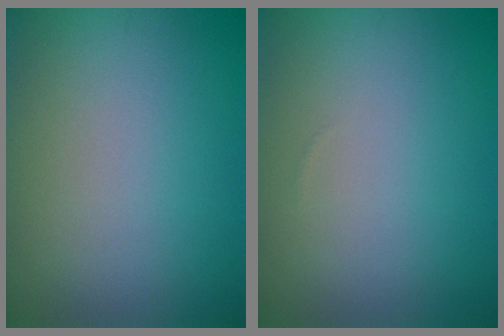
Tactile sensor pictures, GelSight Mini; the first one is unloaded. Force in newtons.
{"total": 0.0}